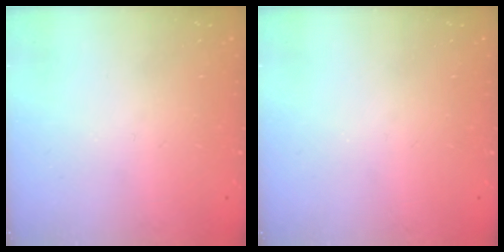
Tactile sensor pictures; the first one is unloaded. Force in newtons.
{"total": 0.0}